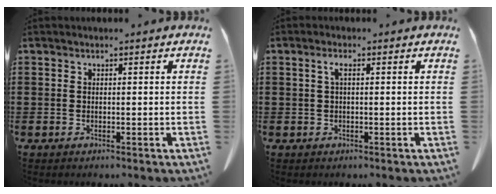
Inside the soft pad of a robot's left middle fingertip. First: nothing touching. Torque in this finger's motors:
{"motor_torque": [-0.06, 0.09, -0.03, -0.01]}